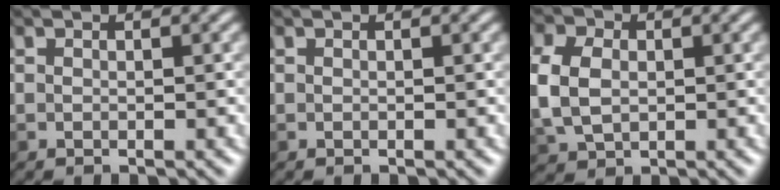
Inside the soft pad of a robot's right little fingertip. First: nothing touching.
{"total": 0.0}
{"total": 6.7, "force": [-0.4, 5.2, 4.2], "torque": [-0.117, 0.001, -0.004]}